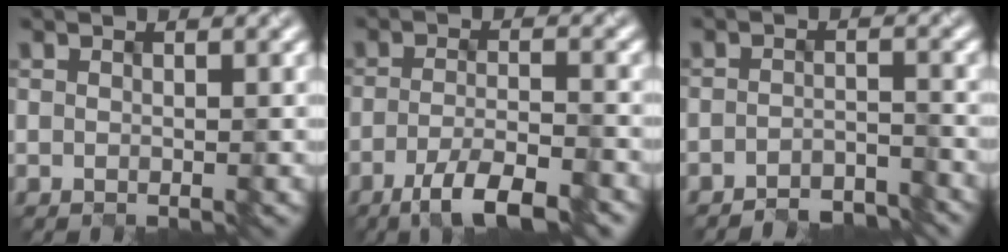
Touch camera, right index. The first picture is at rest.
{"total": 5.0, "force": [-3.3, 1.0, 3.6], "torque": [-0.061, -0.003, -0.059]}
{"total": 3.0, "force": [-3.0, 0.1, 0.0], "torque": [0.005, 0.003, -0.051]}